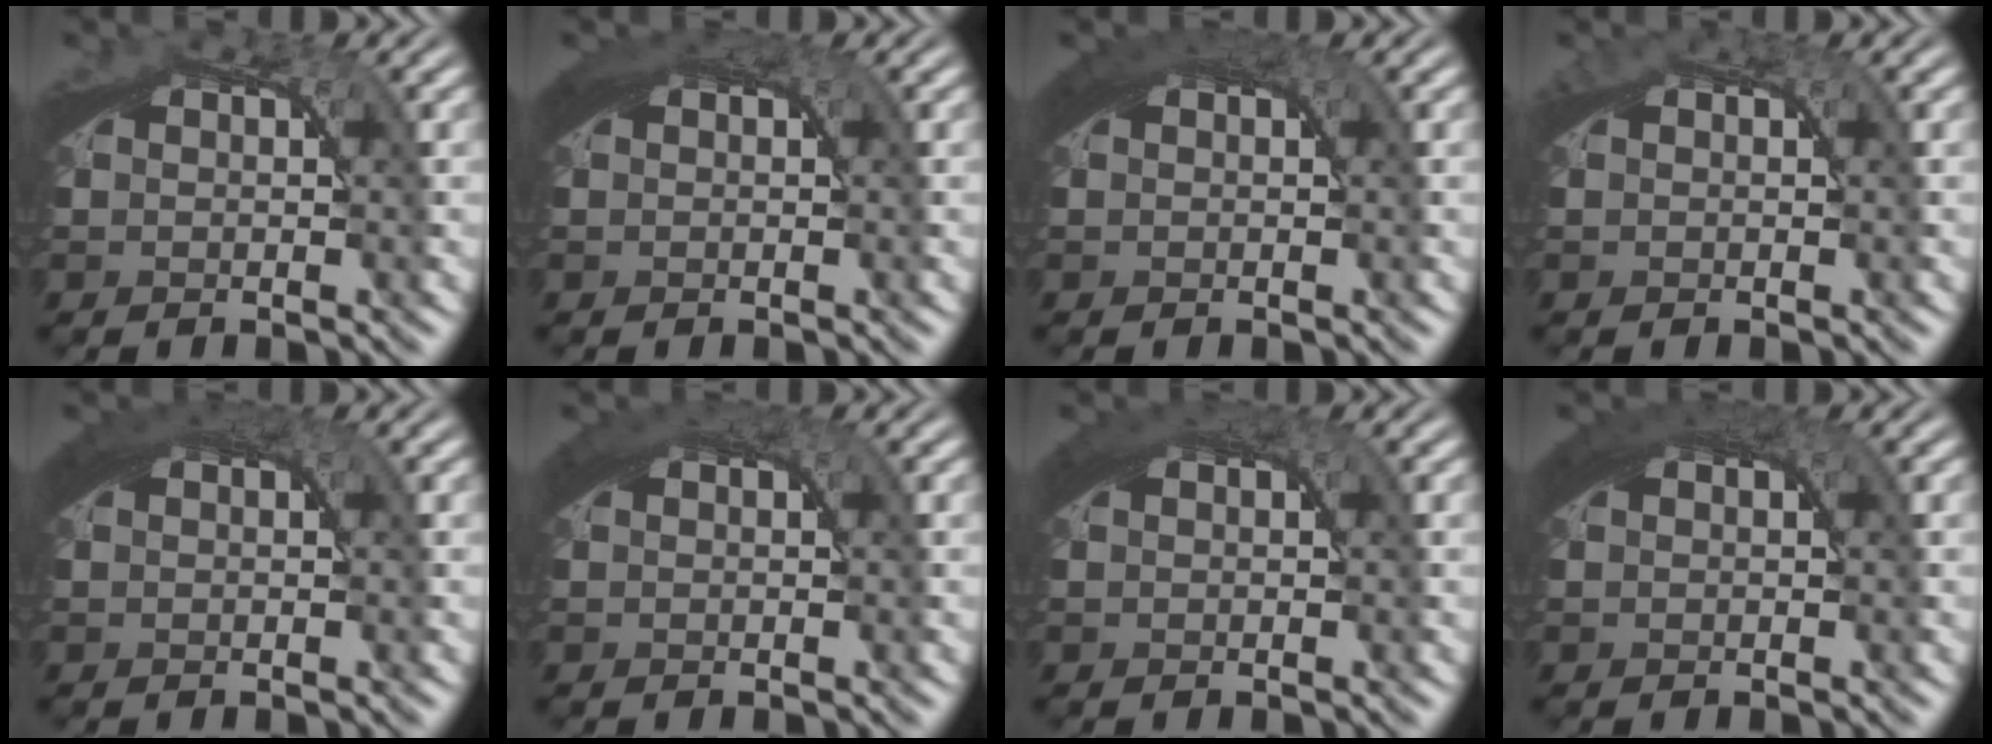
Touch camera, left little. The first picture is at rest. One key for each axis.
{"total": 2.3, "fx": 1.1, "fy": 0.7, "fz": 1.9, "tx": -0.026, "ty": 0.009, "tz": 0.014}
{"total": 2.6, "fx": 1.3, "fy": 0.6, "fz": 2.1, "tx": -0.024, "ty": 0.012, "tz": 0.016}
{"total": 0.0}
{"total": 2.7, "fx": 1.3, "fy": 0.7, "fz": 2.3, "tx": -0.028, "ty": 0.012, "tz": 0.016}
{"total": 2.1, "fx": 1.2, "fy": 0.4, "fz": 1.7, "tx": -0.019, "ty": 0.011, "tz": 0.014}
{"total": 2.2, "fx": 1.1, "fy": 0.5, "fz": 1.8, "tx": -0.021, "ty": 0.010, "tz": 0.014}
{"total": 2.9, "fx": 1.4, "fy": 0.8, "fz": 2.4, "tx": -0.028, "ty": 0.013, "tz": 0.016}